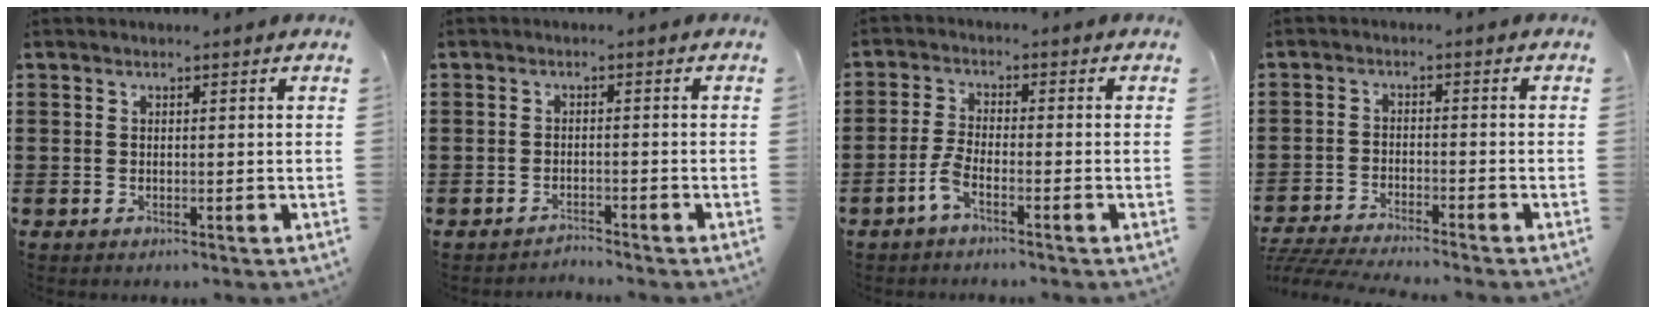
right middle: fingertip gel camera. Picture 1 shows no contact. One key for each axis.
{"total": 1.5, "fx": -1.5, "fy": 0.0, "fz": 0.1, "tx": -0.005, "ty": 0.003, "tz": -0.031}
{"total": 3.5, "fx": -2.1, "fy": 0.7, "fz": 2.7, "tx": -0.069, "ty": -0.004, "tz": -0.043}
{"total": 4.1, "fx": -4.0, "fy": -0.2, "fz": 0.8, "tx": -0.029, "ty": -0.013, "tz": -0.085}